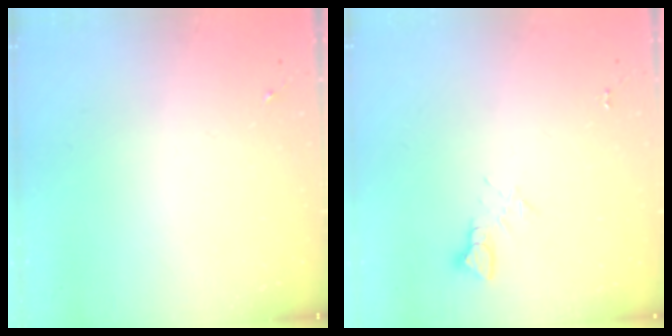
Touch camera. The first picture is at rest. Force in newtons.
{"total": 2.7, "press": 2.7, "slide": 0.2}